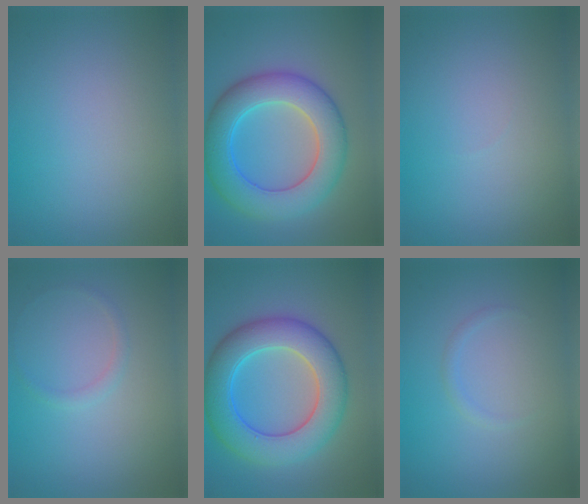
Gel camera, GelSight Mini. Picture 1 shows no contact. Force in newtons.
{"total": 8.7, "press": 8.7, "slide": 0.2}
{"total": 0.0}
{"total": 0.8, "press": 0.8, "slide": 0.0}
{"total": 9.0, "press": 9.0, "slide": 0.1}
{"total": 0.7, "press": 0.7, "slide": 0.1}